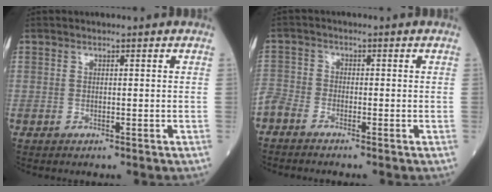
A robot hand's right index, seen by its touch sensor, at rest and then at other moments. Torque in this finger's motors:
{"motor_torque": [0.64, -0.56, 0.19, 0.10]}